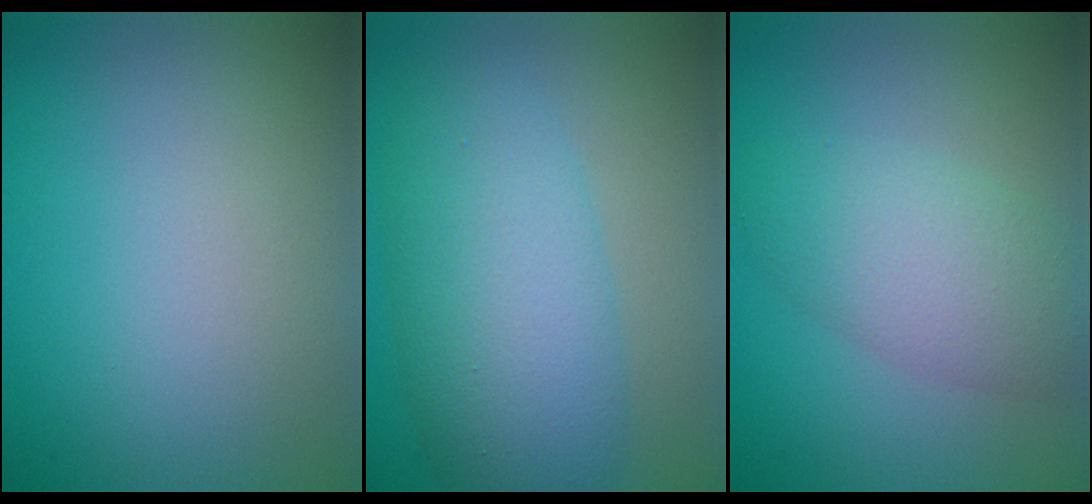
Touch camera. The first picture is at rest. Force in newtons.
{"total": 7.8, "press": 7.8, "slide": 0.1}
{"total": 4.8, "press": 4.7, "slide": 0.2}